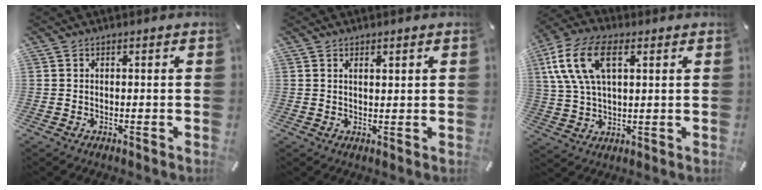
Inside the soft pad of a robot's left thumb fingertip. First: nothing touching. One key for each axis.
{"total": 1.3, "fx": 0.9, "fy": 0.4, "fz": 0.9, "tx": -0.017, "ty": -0.001, "tz": 0.016}
{"total": 13.1, "fx": 4.8, "fy": 7.4, "fz": 9.6, "tx": -0.229, "ty": 0.008, "tz": 0.085}